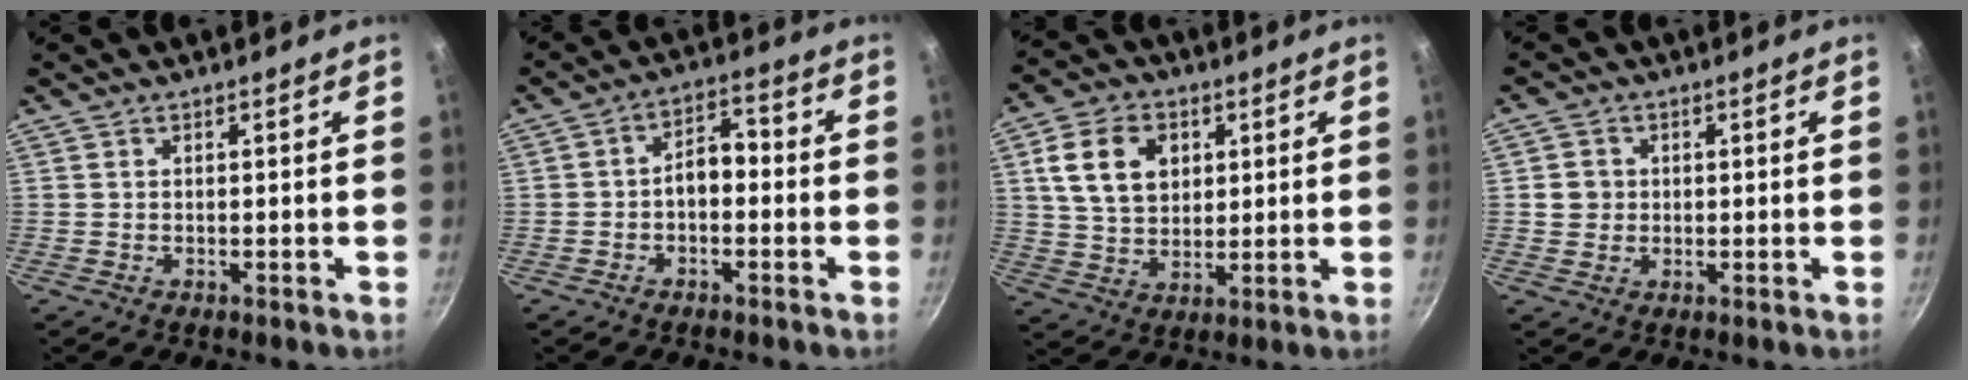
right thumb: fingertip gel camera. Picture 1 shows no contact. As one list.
[{"total": 5.6, "force": [-1.3, 3.5, 4.1], "torque": [-0.042, 0.030, -0.028]}, {"total": 12.0, "force": [3.4, 8.8, 7.5], "torque": [-0.112, -0.002, 0.061]}, {"total": 3.5, "force": [0.3, 3.4, 1.1], "torque": [-0.002, 0.006, 0.000]}]